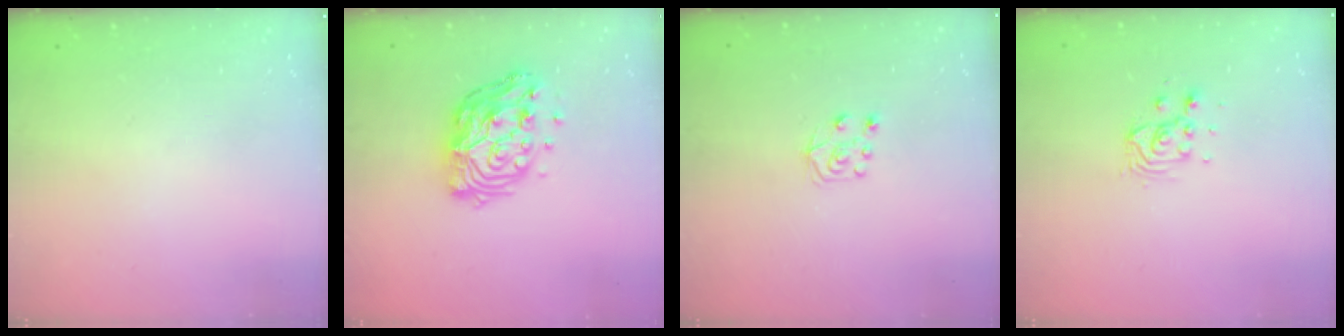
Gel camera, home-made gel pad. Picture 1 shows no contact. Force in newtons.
{"total": 13.4, "press": 13.3, "slide": 1.6}
{"total": 6.1, "press": 6.1, "slide": 0.5}
{"total": 4.8, "press": 4.8, "slide": 0.9}